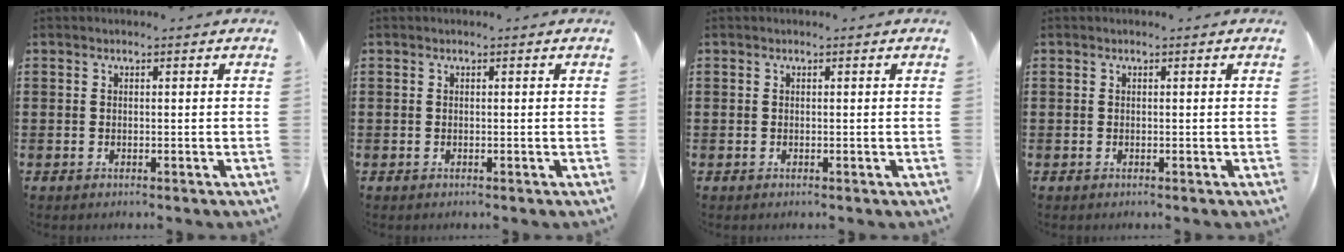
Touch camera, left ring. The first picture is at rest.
{"total": 0.0}
{"total": 0.0}
{"total": 0.0}